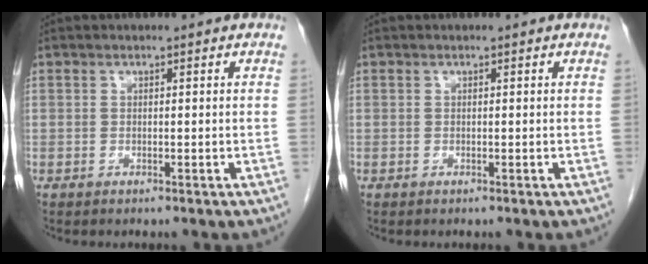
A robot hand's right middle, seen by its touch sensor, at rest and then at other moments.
{"total": 0.0}